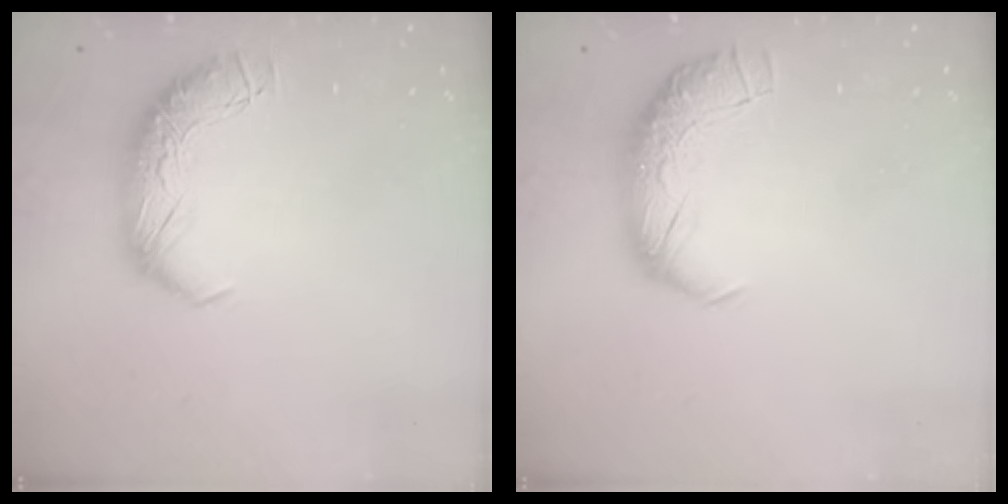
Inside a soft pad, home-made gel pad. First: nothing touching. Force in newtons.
{"total": 2.4, "press": 1.1, "slide": 2.1}